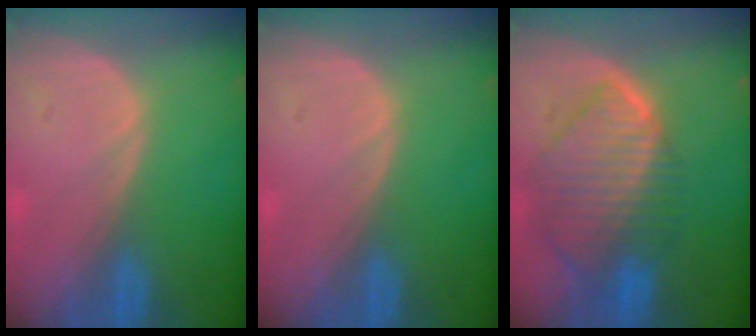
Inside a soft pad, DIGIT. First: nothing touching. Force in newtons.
{"total": 0.0}
{"total": 10.3, "press": 8.8, "slide": 5.3}